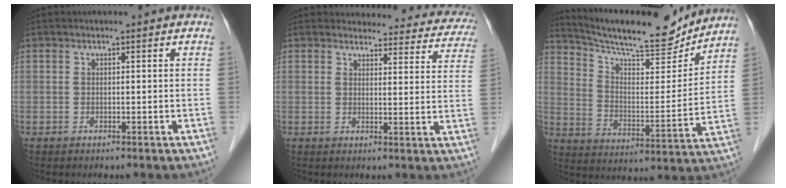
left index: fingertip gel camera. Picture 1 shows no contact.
{"total": 18.4, "force": [17.3, 5.5, 3.3], "torque": [-0.004, -0.040, 0.168]}
{"total": 18.0, "force": [16.8, 2.5, 6.1], "torque": [-0.111, -0.012, 0.257]}